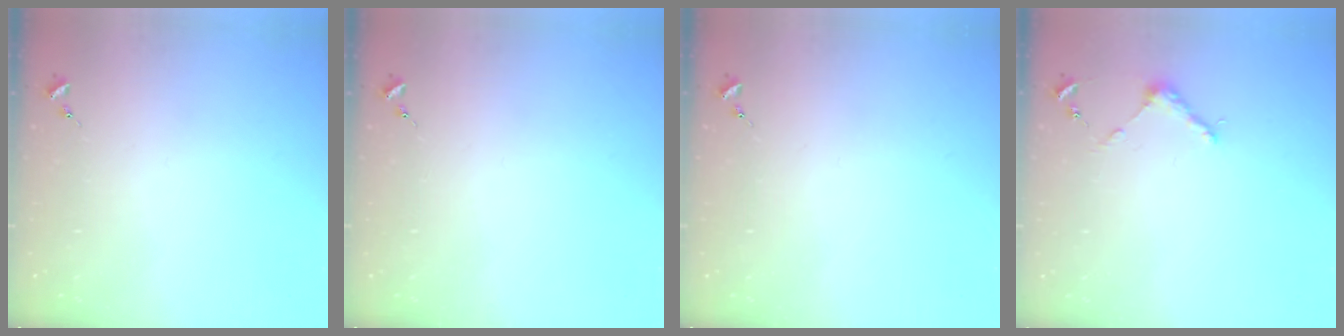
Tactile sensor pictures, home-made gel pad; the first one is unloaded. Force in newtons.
{"total": 0.0}
{"total": 0.0}
{"total": 4.7, "press": 4.7, "slide": 0.5}